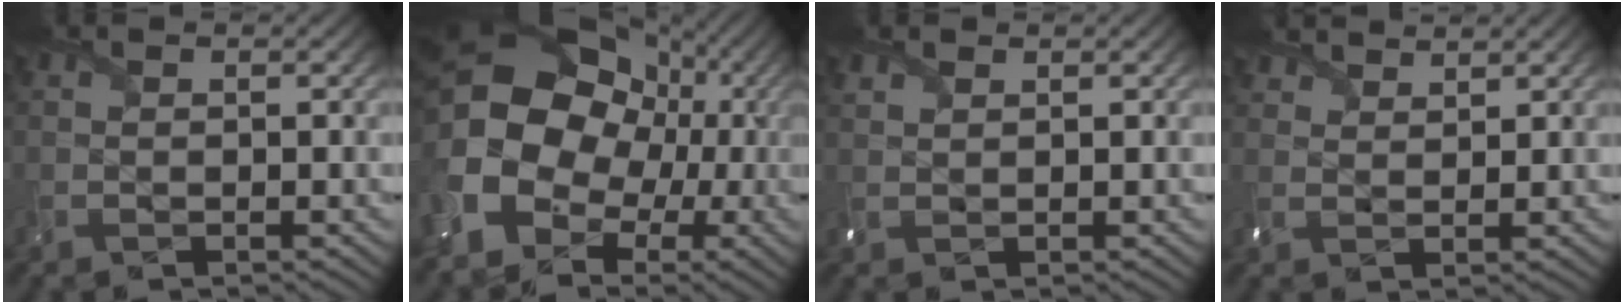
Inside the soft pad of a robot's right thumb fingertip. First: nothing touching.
{"total": 20.2, "force": [1.6, 17.1, 10.5], "torque": [-0.237, -0.018, 0.016]}
{"total": 1.5, "force": [1.2, 0.7, 0.6], "torque": [-0.021, 0.004, 0.028]}
{"total": 3.7, "force": [3.3, 1.3, 1.1], "torque": [-0.033, 0.004, 0.064]}